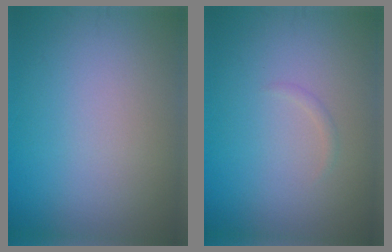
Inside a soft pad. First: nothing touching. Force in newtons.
{"total": 0.6, "press": 0.6, "slide": 0.0}